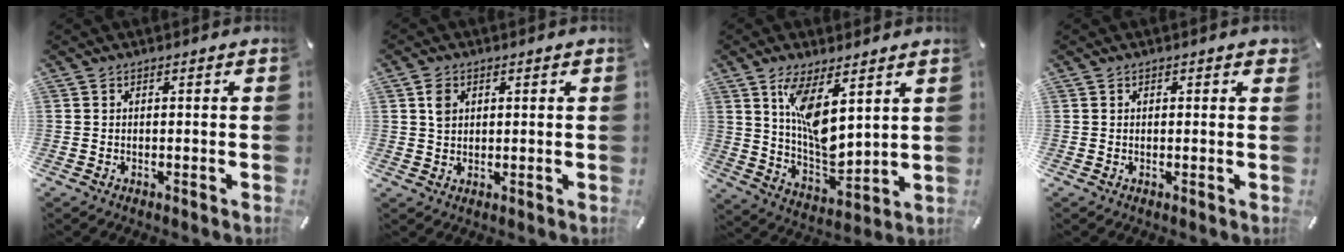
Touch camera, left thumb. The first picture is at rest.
{"total": 3.2, "force": [1.1, 2.7, 1.3], "torque": [-0.016, 0.001, 0.016]}
{"total": 11.8, "force": [5.8, 5.2, 8.9], "torque": [-0.162, -0.034, 0.104]}
{"total": 0.7, "force": [0.4, 0.5, 0.4], "torque": [0.000, 0.000, 0.005]}